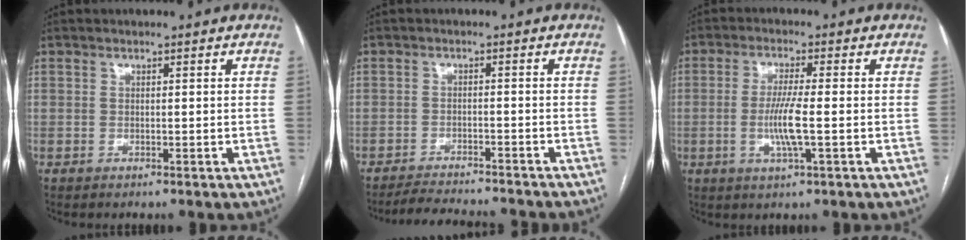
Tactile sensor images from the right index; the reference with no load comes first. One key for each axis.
{"total": 8.8, "fx": -8.4, "fy": 0.8, "fz": 2.5, "tx": -0.036, "ty": -0.006, "tz": -0.121}
{"total": 5.9, "fx": -1.1, "fy": -0.1, "fz": 5.8, "tx": -0.119, "ty": -0.008, "tz": -0.021}